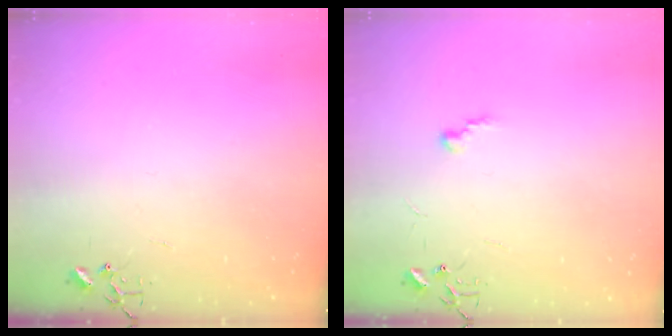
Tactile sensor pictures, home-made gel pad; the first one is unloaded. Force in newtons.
{"total": 5.3, "press": 5.3, "slide": 0.5}